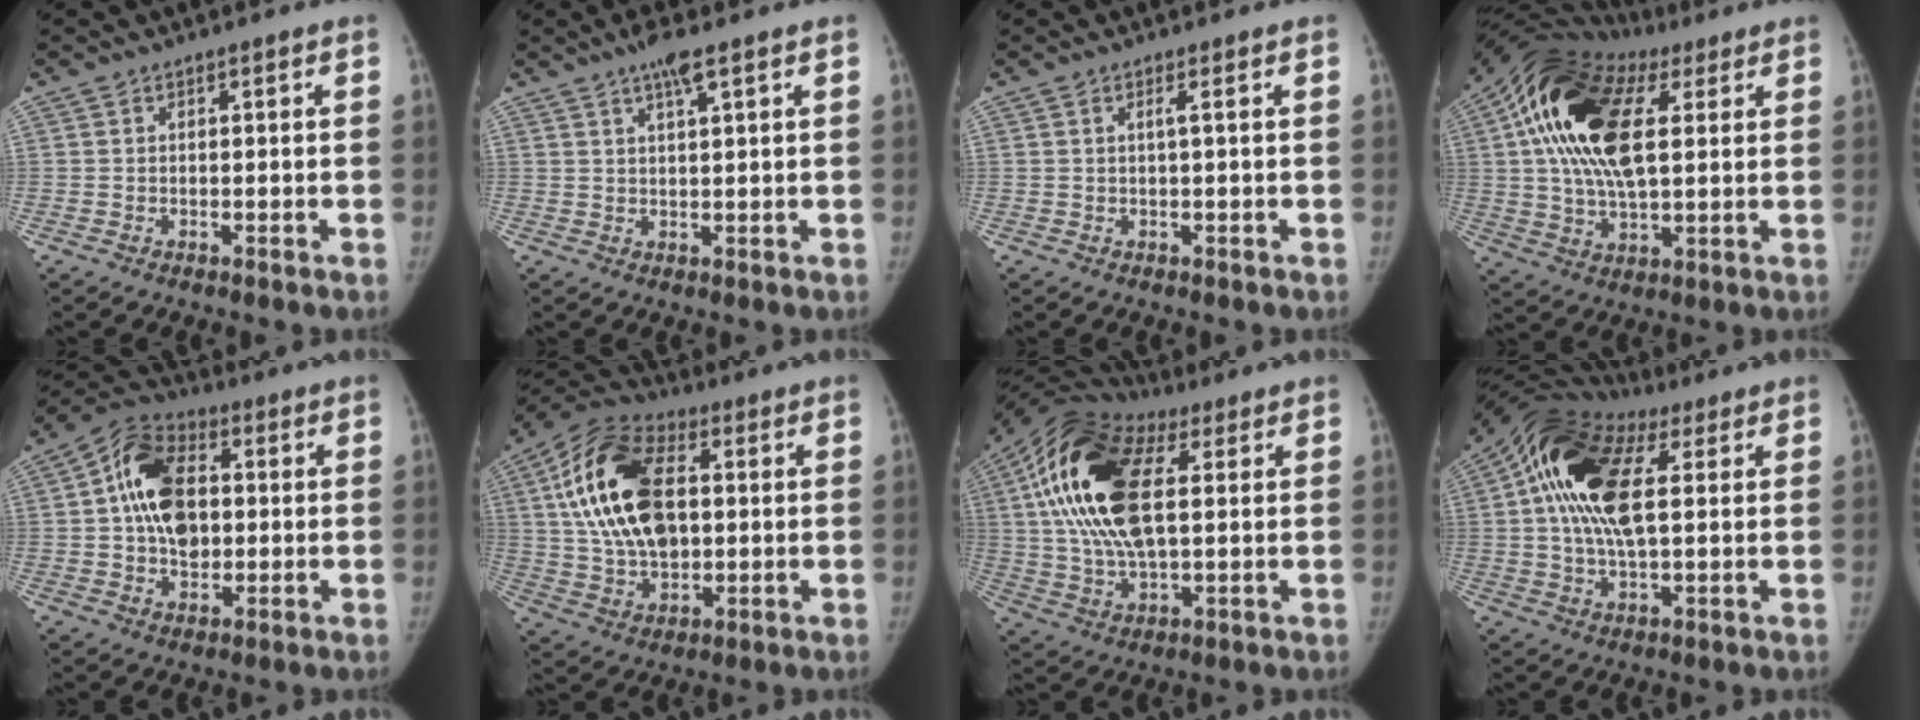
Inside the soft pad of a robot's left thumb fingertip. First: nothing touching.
{"total": 4.1, "force": [2.5, 0.5, 3.2], "torque": [-0.061, -0.004, 0.047]}
{"total": 0.7, "force": [0.1, -0.3, 0.6], "torque": [-0.016, 0.001, 0.002]}
{"total": 21.2, "force": [6.2, 10.9, 17.0], "torque": [-0.316, 0.012, 0.099]}
{"total": 14.1, "force": [1.3, 9.4, 10.4], "torque": [-0.155, 0.017, 0.012]}
{"total": 20.1, "force": [3.5, 12.1, 15.7], "torque": [-0.279, 0.009, 0.057]}
{"total": 21.6, "force": [5.2, 10.8, 18.0], "torque": [-0.354, 0.011, 0.081]}
{"total": 18.0, "force": [4.8, 9.1, 14.8], "torque": [-0.276, 0.021, 0.073]}